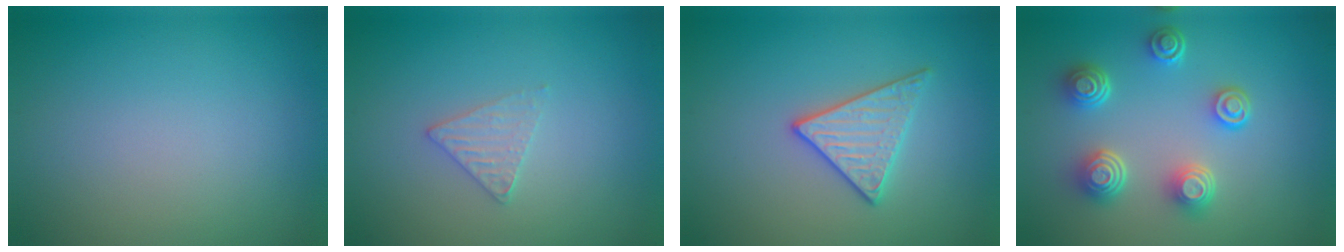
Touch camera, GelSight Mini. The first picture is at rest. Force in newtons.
{"total": 1.6, "press": 1.6, "slide": 0.2}
{"total": 2.9, "press": 2.9, "slide": 0.4}
{"total": 4.7, "press": 3.6, "slide": 3.1}